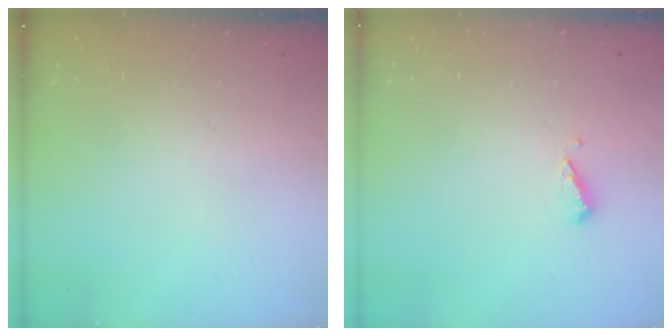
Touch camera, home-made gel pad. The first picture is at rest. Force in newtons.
{"total": 3.8, "press": 3.7, "slide": 0.3}